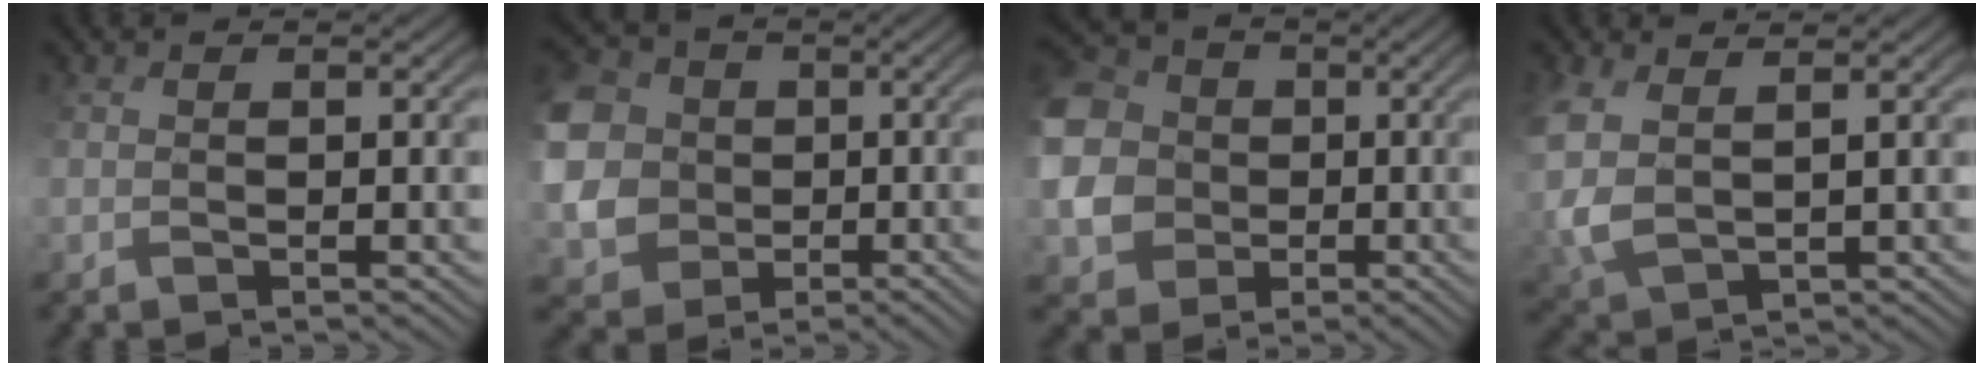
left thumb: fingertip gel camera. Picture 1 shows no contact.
{"total": 12.0, "force": [1.2, 10.9, 4.9], "torque": [-0.188, -0.015, 0.016]}
{"total": 13.1, "force": [0.9, 12.1, 4.8], "torque": [-0.191, 0.002, -0.001]}
{"total": 5.6, "force": [2.8, 3.1, 3.8], "torque": [-0.126, 0.000, 0.065]}